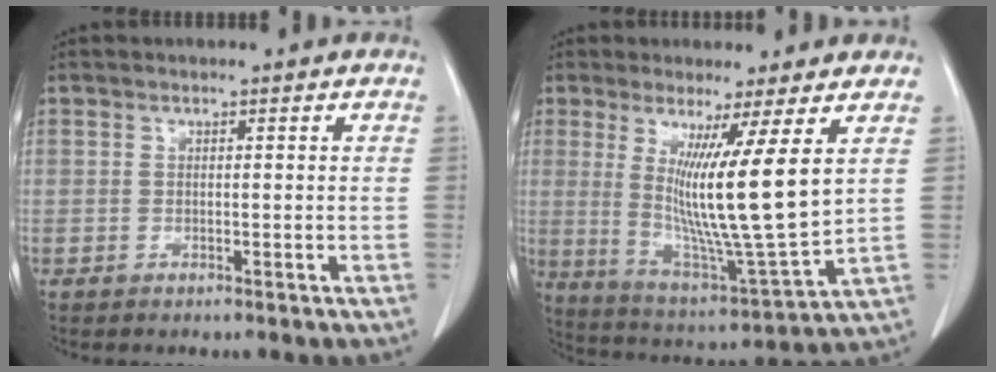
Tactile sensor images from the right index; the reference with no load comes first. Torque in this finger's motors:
{"motor_torque": [1.30, 0.84, 0.44, 0.13]}